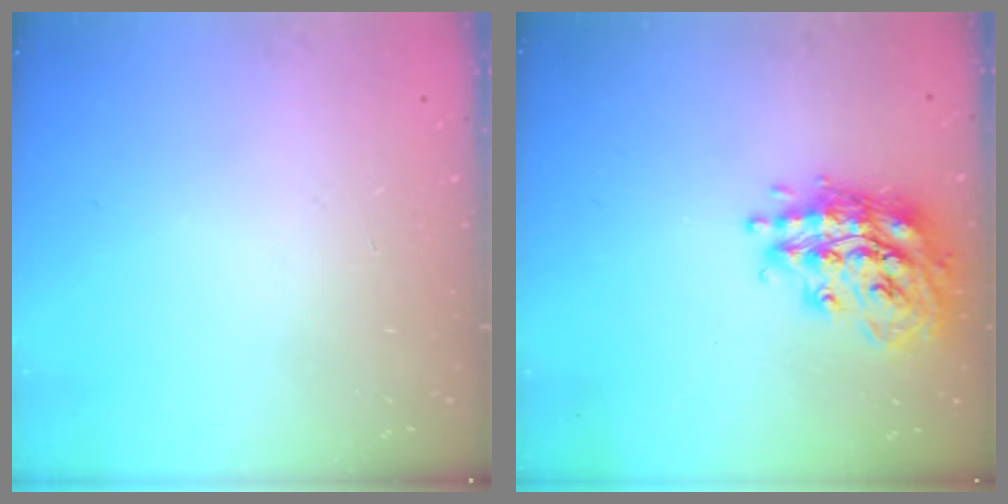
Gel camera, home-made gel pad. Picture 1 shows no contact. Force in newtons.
{"total": 19.6, "press": 19.5, "slide": 1.5}